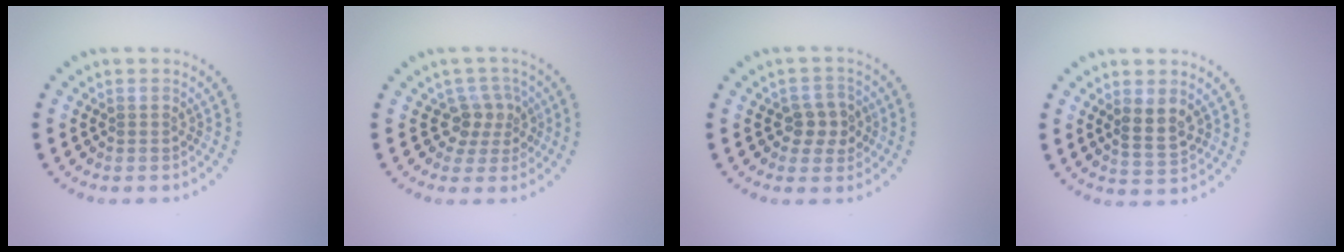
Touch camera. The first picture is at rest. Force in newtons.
{"total": 2.6, "press": 2.0, "slide": 1.7}
{"total": 2.6, "press": 2.5, "slide": 0.8}
{"total": 2.6, "press": 2.5, "slide": 0.8}